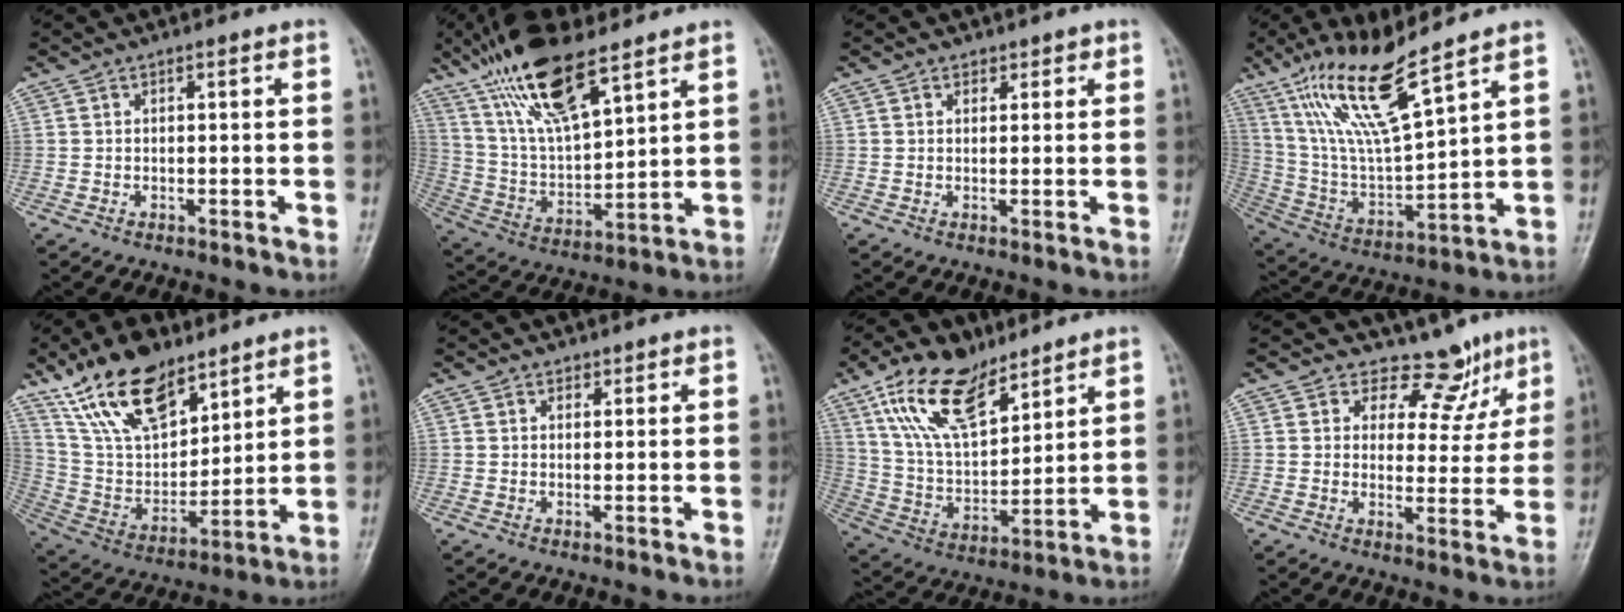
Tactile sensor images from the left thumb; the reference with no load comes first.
{"total": 17.7, "force": [11.7, 5.6, 12.1], "torque": [-0.211, -0.044, 0.232]}
{"total": 1.7, "force": [1.1, 1.3, 0.2], "torque": [0.017, -0.005, 0.011]}
{"total": 16.5, "force": [11.2, 2.7, 11.8], "torque": [-0.219, -0.057, 0.231]}
{"total": 19.0, "force": [12.6, 9.1, 10.9], "torque": [-0.156, -0.052, 0.245]}
{"total": 1.1, "force": [0.7, 0.8, 0.1], "torque": [0.013, -0.004, 0.007]}
{"total": 16.7, "force": [10.4, 7.9, 10.3], "torque": [-0.162, -0.038, 0.206]}
{"total": 8.8, "force": [6.7, 5.4, 1.7], "torque": [0.015, -0.044, 0.085]}